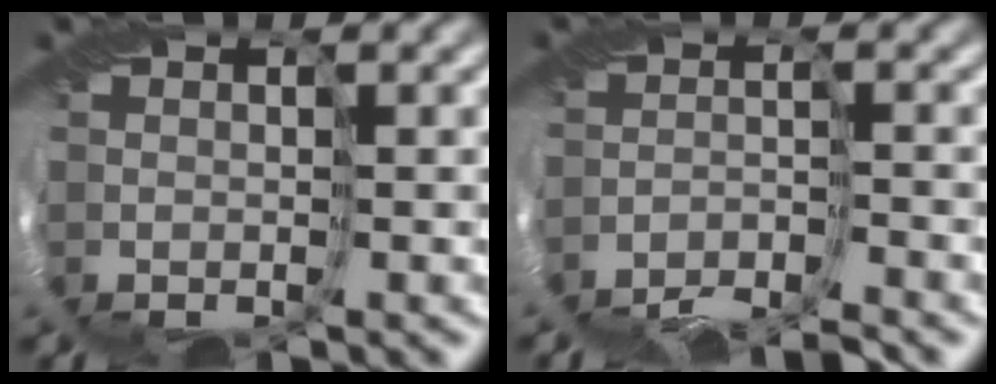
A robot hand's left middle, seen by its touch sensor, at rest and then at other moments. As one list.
[{"total": 5.5, "force": [-5.4, 0.2, 0.7], "torque": [-0.019, -0.010, -0.106]}]